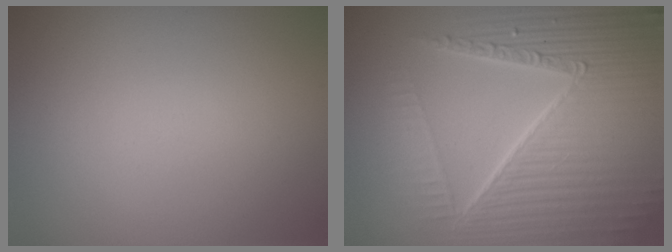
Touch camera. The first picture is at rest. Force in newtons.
{"total": 10.8, "press": 6.7, "slide": 8.4}